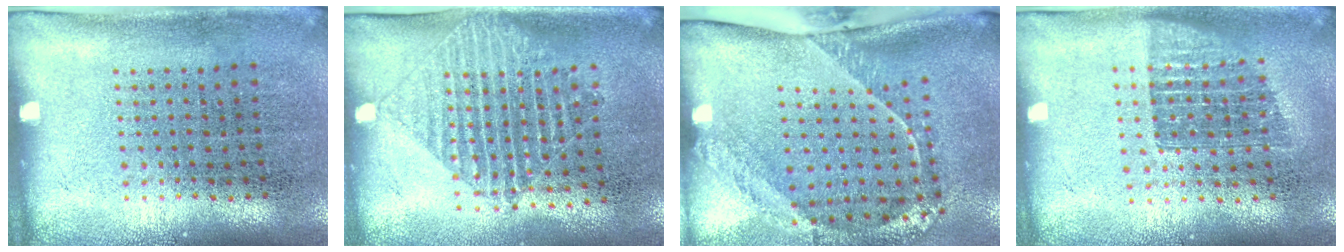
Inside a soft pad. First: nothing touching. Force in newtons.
{"total": 1.4, "press": 1.3, "slide": 0.7}
{"total": 2.7, "press": 1.8, "slide": 2.0}
{"total": 1.2, "press": 1.0, "slide": 0.7}